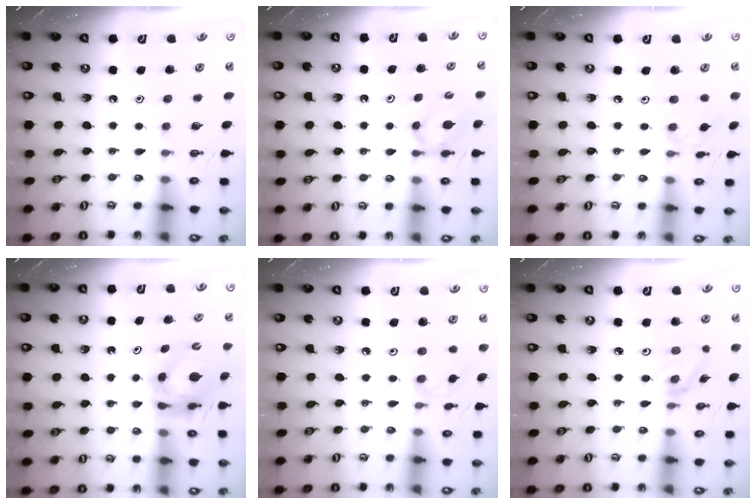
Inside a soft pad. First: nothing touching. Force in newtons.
{"total": 4.8, "press": 4.7, "slide": 0.8}
{"total": 2.8, "press": 2.8, "slide": 0.5}
{"total": 5.8, "press": 5.8, "slide": 0.6}
{"total": 4.1, "press": 4.1, "slide": 0.6}
{"total": 2.0, "press": 1.9, "slide": 0.3}